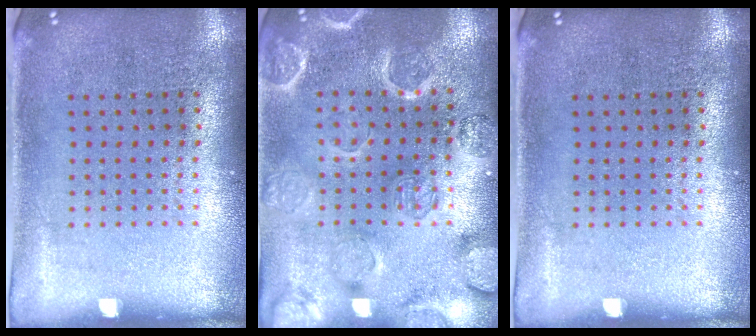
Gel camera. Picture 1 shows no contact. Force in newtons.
{"total": 2.9, "press": 2.8, "slide": 0.3}
{"total": 0.0}